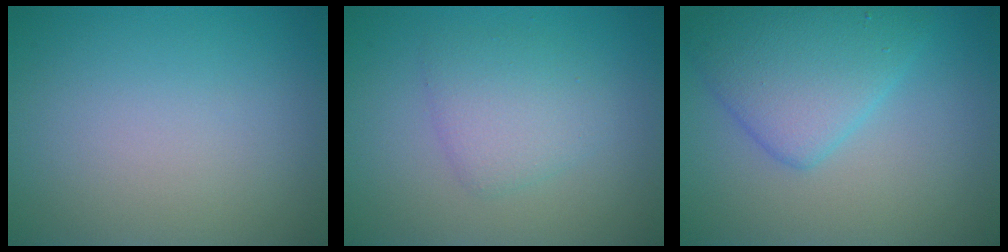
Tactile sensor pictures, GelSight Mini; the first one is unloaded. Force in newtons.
{"total": 2.8, "press": 2.8, "slide": 0.2}
{"total": 5.2, "press": 5.2, "slide": 0.1}